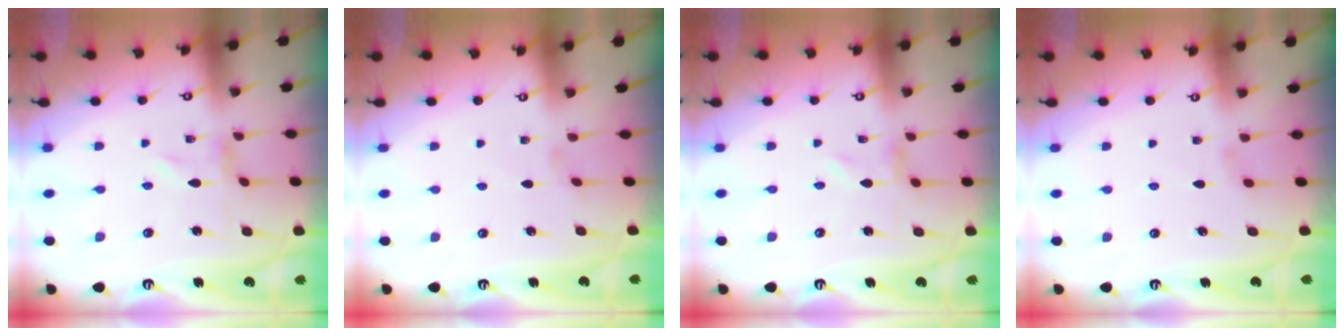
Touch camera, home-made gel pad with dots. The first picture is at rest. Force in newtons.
{"total": 0.7, "press": 0.7, "slide": 0.2}
{"total": 0.0}
{"total": 1.0, "press": 0.9, "slide": 0.4}